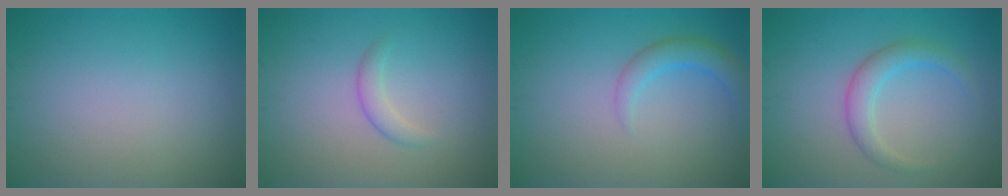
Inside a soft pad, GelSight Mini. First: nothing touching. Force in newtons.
{"total": 1.4, "press": 1.4, "slide": 0.0}
{"total": 2.4, "press": 2.4, "slide": 0.3}
{"total": 2.7, "press": 2.7, "slide": 0.1}